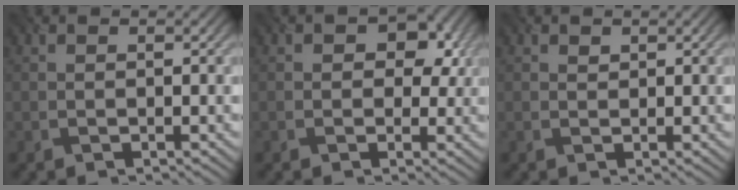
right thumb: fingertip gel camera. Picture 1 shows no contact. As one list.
[{"total": 4.5, "force": [1.3, 3.3, 2.8], "torque": [-0.030, -0.005, 0.008]}, {"total": 0.7, "force": [0.5, 0.4, 0.1], "torque": [-0.002, -0.003, 0.012]}]